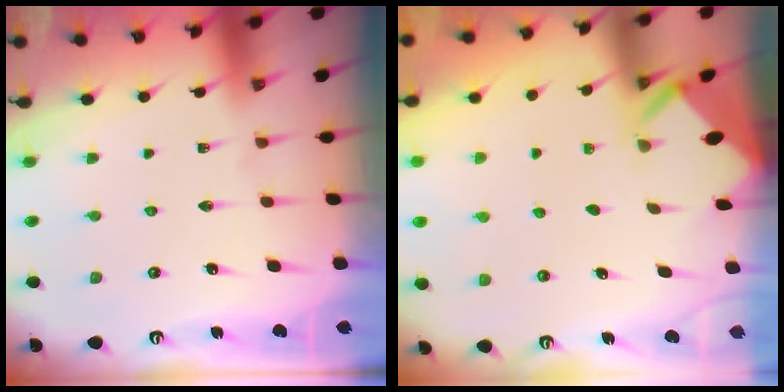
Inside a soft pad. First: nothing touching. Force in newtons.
{"total": 2.1, "press": 2.1, "slide": 0.0}